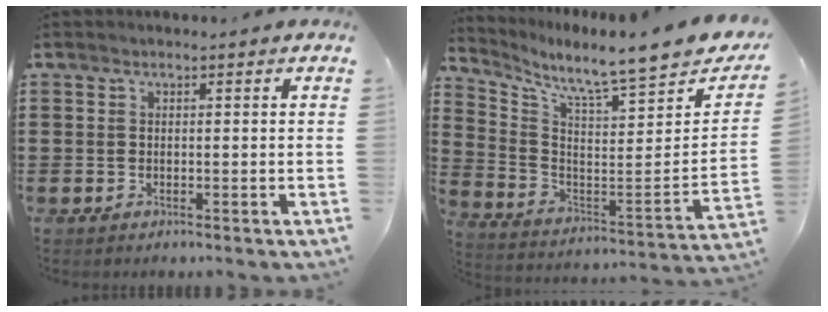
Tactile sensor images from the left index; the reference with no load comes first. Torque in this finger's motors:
{"motor_torque": [2.14, 0.00, 0.32, 0.12]}